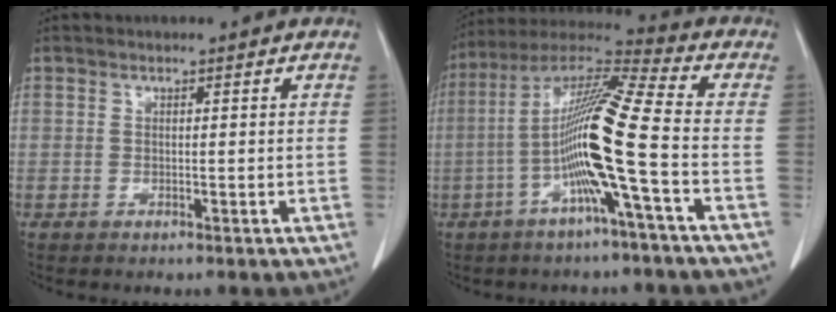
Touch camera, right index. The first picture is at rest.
{"total": 14.8, "force": [-3.5, -1.1, 14.4], "torque": [-0.271, 0.009, -0.079]}